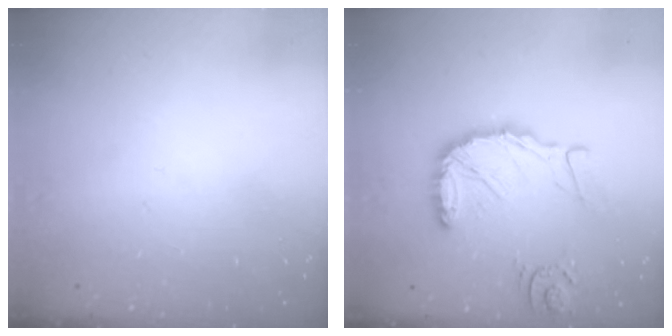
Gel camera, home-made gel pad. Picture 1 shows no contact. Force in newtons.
{"total": 14.3, "press": 14.2, "slide": 1.6}